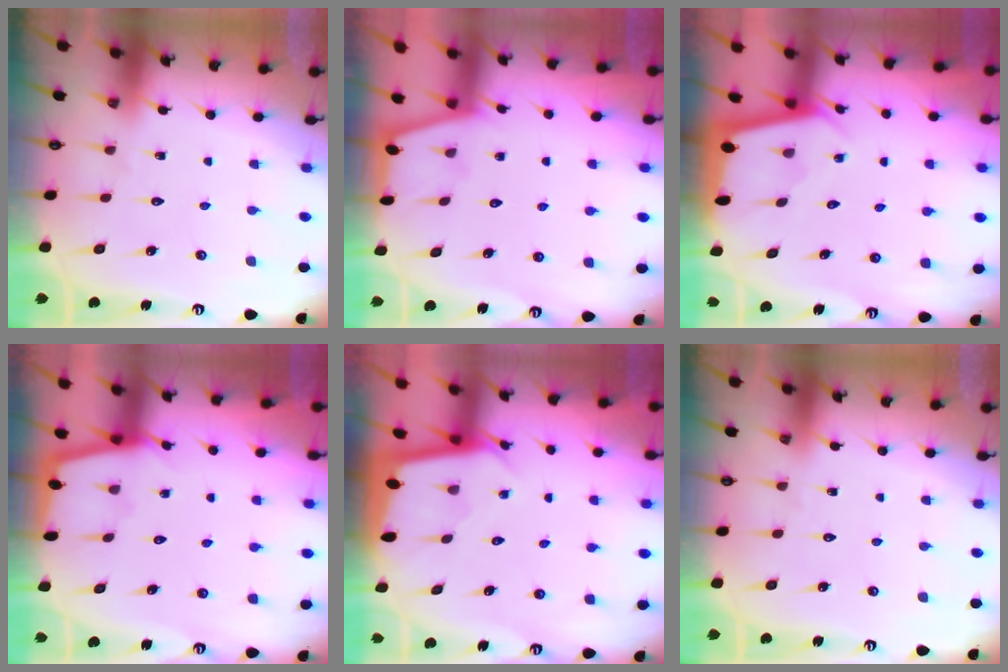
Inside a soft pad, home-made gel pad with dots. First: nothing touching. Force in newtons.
{"total": 1.3, "press": 1.2, "slide": 0.2}
{"total": 2.2, "press": 2.2, "slide": 0.2}
{"total": 1.8, "press": 1.8, "slide": 0.3}
{"total": 1.8, "press": 1.8, "slide": 0.1}
{"total": 0.0}